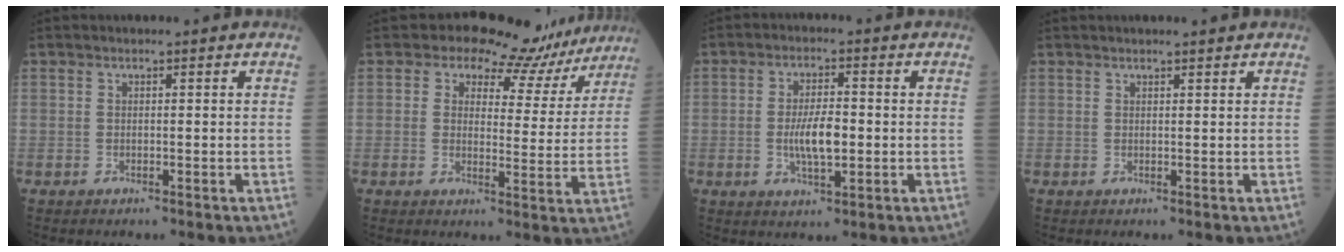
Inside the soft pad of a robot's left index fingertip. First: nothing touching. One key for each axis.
{"total": 11.0, "fx": 9.6, "fy": 5.0, "fz": 1.9, "tx": 0.004, "ty": -0.007, "tz": 0.091}
{"total": 5.3, "fx": -0.6, "fy": 1.8, "fz": 4.9, "tx": -0.091, "ty": 0.000, "tz": -0.011}
{"total": 2.5, "fx": 2.3, "fy": 0.1, "fz": 1.0, "tx": -0.005, "ty": 0.016, "tz": 0.030}